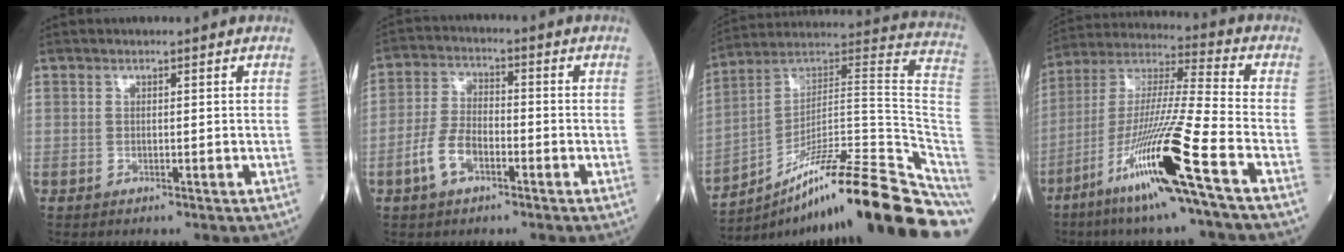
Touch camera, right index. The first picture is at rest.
{"total": 6.3, "force": [-2.9, 3.1, 4.7], "torque": [-0.105, 0.008, -0.059]}
{"total": 27.6, "force": [-17.5, 2.6, 21.1], "torque": [-0.202, 0.048, -0.274]}
{"total": 18.0, "force": [-8.8, -1.3, 15.7], "torque": [-0.329, -0.038, -0.171]}